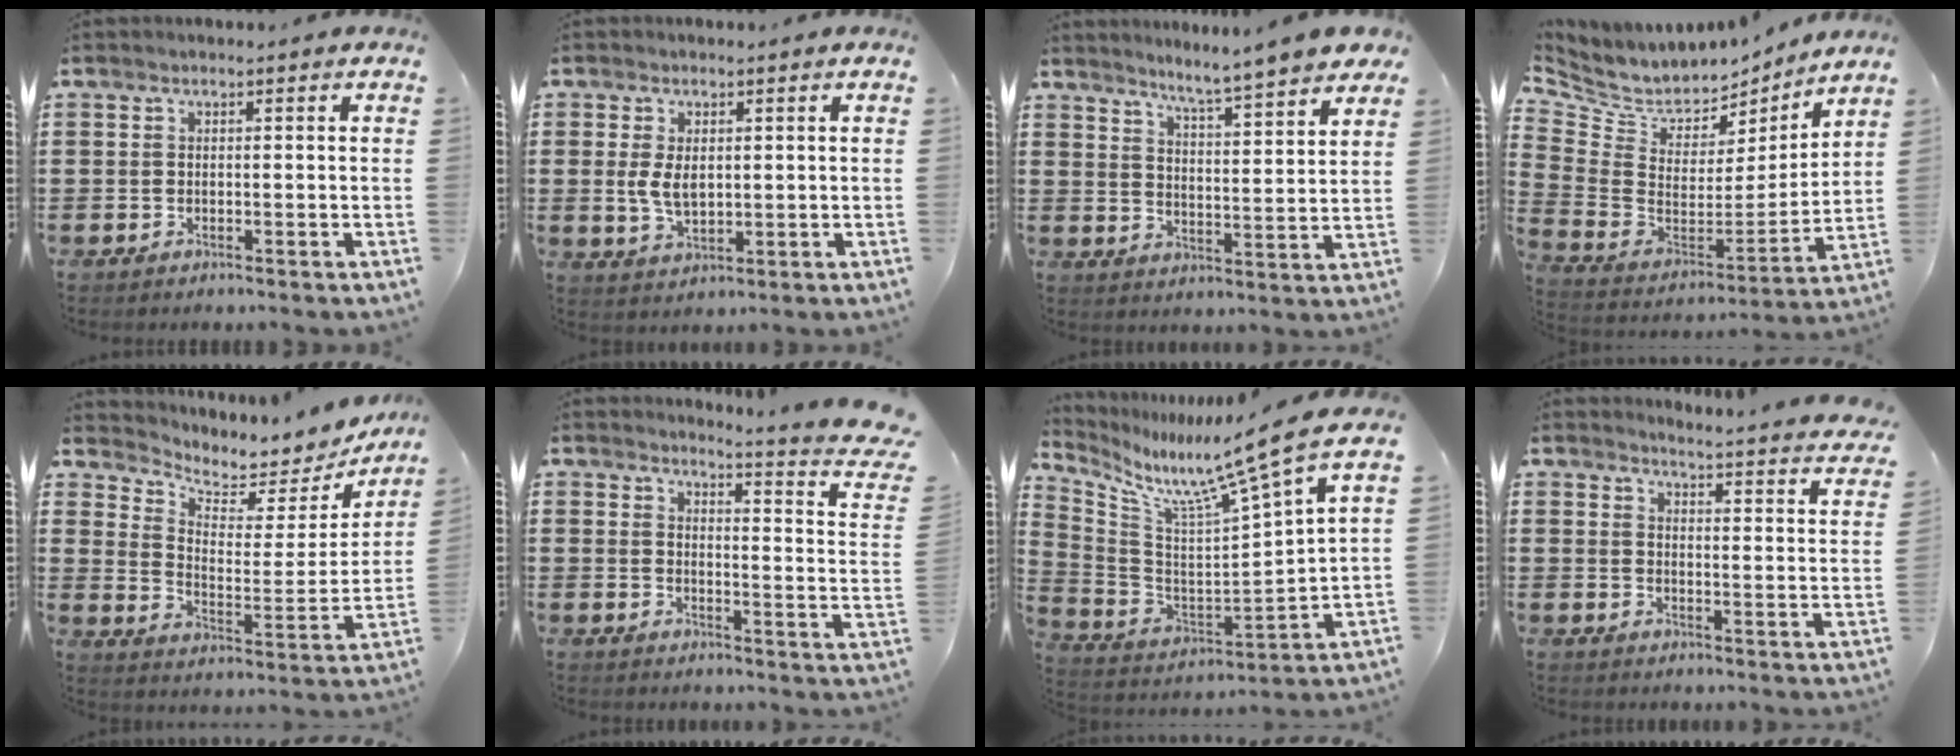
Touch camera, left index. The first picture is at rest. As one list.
[{"total": 4.4, "force": [0.6, 2.5, 3.5], "torque": [-0.087, 0.001, 0.007]}, {"total": 5.4, "force": [5.0, -1.1, 1.8], "torque": [-0.056, -0.037, 0.081]}, {"total": 6.0, "force": [5.0, 3.2, 0.9], "torque": [-0.056, -0.046, 0.089]}, {"total": 4.4, "force": [4.0, 1.5, 0.8], "torque": [-0.045, -0.034, 0.064]}, {"total": 4.6, "force": [3.9, -0.5, 2.3], "torque": [-0.041, -0.044, 0.056]}, {"total": 9.5, "force": [7.7, -1.7, 5.2], "torque": [-0.117, -0.082, 0.111]}, {"total": 3.2, "force": [3.2, -0.5, 0.6], "torque": [-0.022, -0.038, 0.046]}]